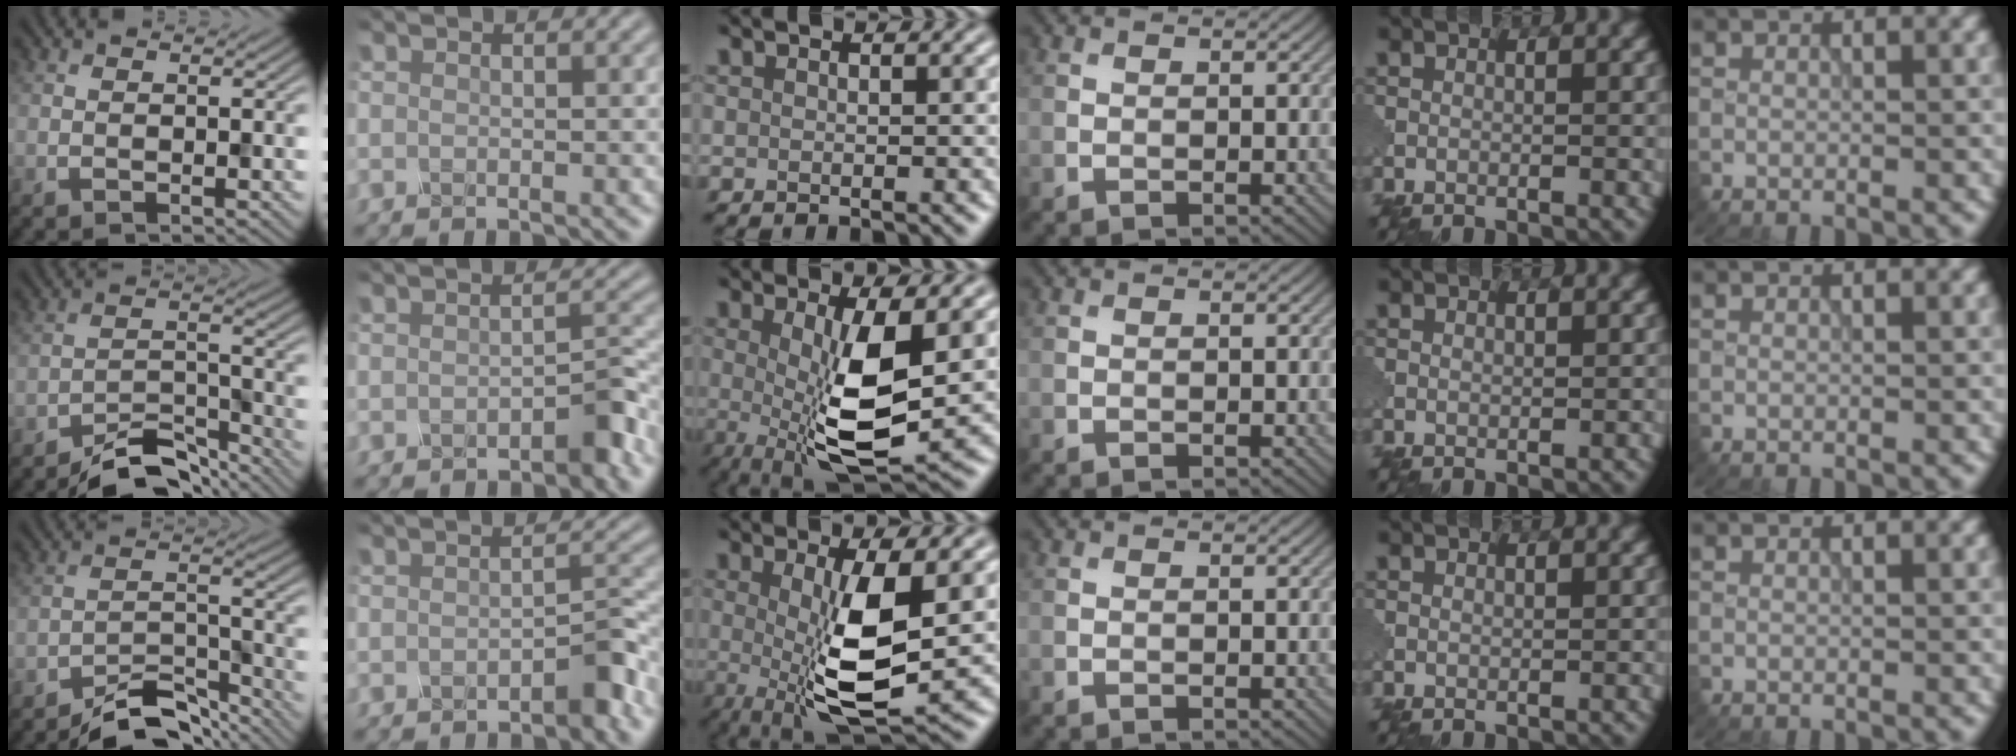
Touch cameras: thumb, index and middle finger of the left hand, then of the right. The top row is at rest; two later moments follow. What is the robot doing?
{"motion": "press", "object": "mechanical pencil"}